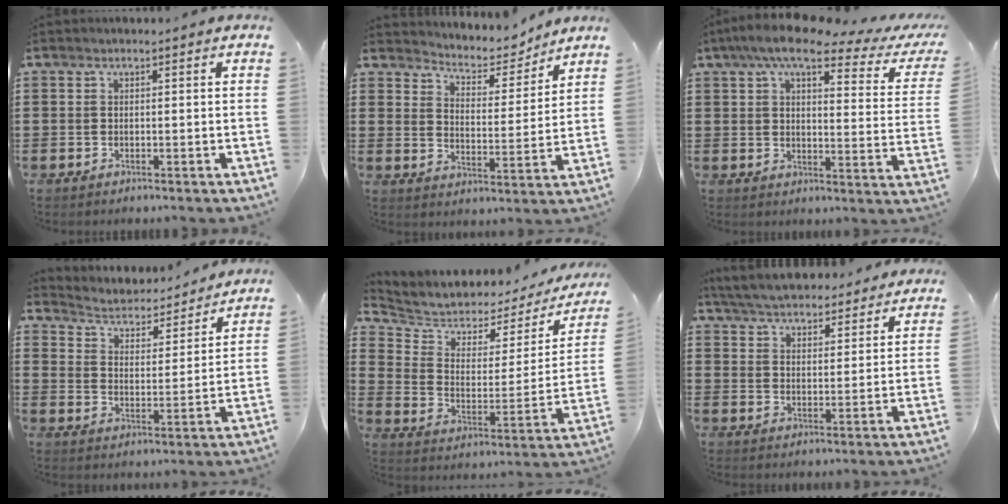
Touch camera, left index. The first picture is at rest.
{"total": 4.7, "force": [4.5, 1.2, 0.8], "torque": [-0.034, -0.035, 0.070]}
{"total": 8.8, "force": [6.3, 1.7, 6.0], "torque": [-0.121, -0.019, 0.104]}
{"total": 3.1, "force": [3.0, 0.6, 0.5], "torque": [-0.031, -0.030, 0.041]}
{"total": 4.5, "force": [4.0, 1.9, 0.3], "torque": [-0.043, -0.034, 0.064]}
{"total": 5.5, "force": [5.4, 0.5, 0.7], "torque": [-0.038, -0.028, 0.096]}